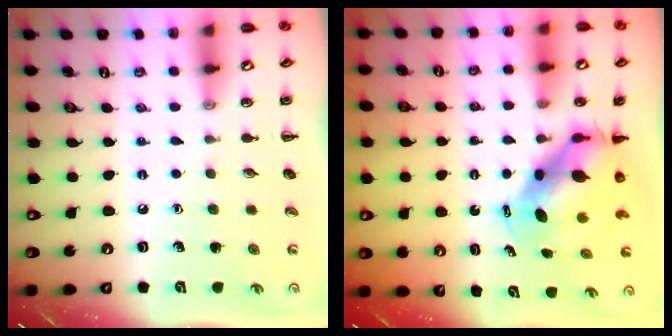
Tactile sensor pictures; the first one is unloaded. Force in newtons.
{"total": 6.9, "press": 6.7, "slide": 1.6}